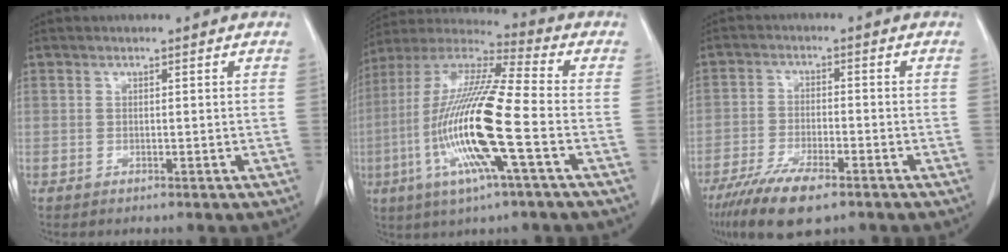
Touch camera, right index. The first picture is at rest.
{"total": 18.4, "force": [-4.8, 0.8, 17.8], "torque": [-0.367, -0.013, -0.100]}
{"total": 9.2, "force": [-5.8, 2.1, 6.9], "torque": [-0.128, -0.019, -0.100]}